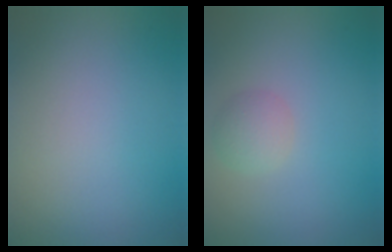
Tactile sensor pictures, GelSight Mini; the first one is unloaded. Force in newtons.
{"total": 1.9, "press": 1.9, "slide": 0.1}